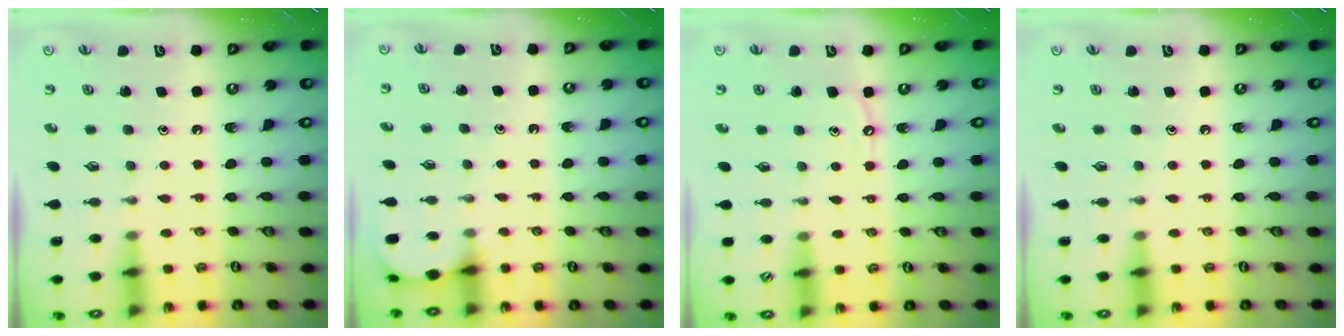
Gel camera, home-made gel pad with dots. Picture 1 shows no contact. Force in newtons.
{"total": 2.8, "press": 2.8, "slide": 0.3}
{"total": 3.6, "press": 3.6, "slide": 0.2}
{"total": 0.0}